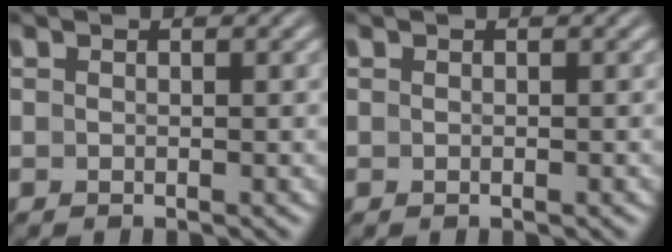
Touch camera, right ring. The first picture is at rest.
{"total": 0.0}